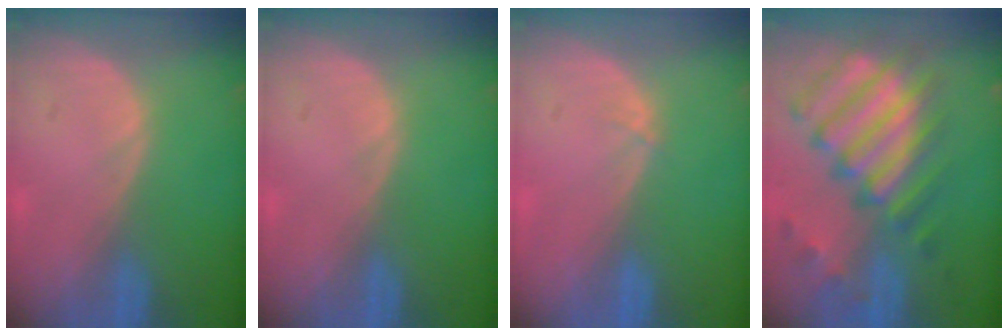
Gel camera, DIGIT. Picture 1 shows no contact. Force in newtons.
{"total": 0.0}
{"total": 0.6, "press": 0.4, "slide": 0.3}
{"total": 12.1, "press": 10.4, "slide": 6.1}